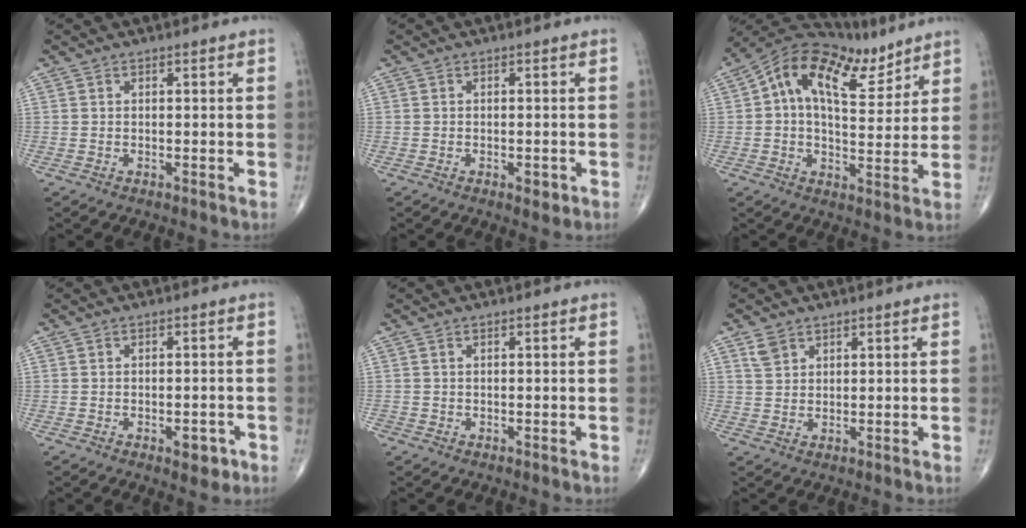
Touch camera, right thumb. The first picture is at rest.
{"total": 2.0, "force": [-0.8, 1.0, 1.5], "torque": [-0.015, 0.000, -0.009]}
{"total": 15.3, "force": [8.1, 7.8, 10.4], "torque": [-0.145, -0.004, 0.135]}
{"total": 3.7, "force": [-1.7, 1.9, 2.7], "torque": [-0.022, 0.007, -0.018]}
{"total": 0.6, "force": [-0.3, 0.5, 0.0], "torque": [0.001, 0.003, -0.008]}
{"total": 2.8, "force": [1.7, 2.0, 1.1], "torque": [-0.013, -0.005, 0.036]}